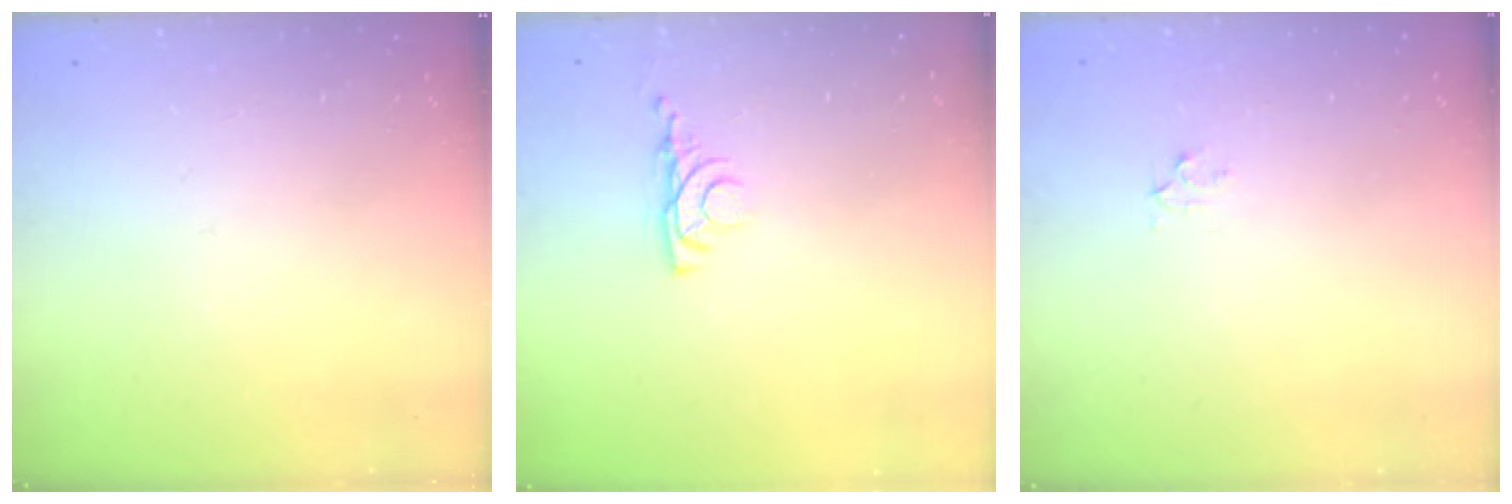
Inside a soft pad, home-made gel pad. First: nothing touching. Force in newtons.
{"total": 4.0, "press": 3.9, "slide": 0.6}
{"total": 2.3, "press": 2.3, "slide": 0.2}